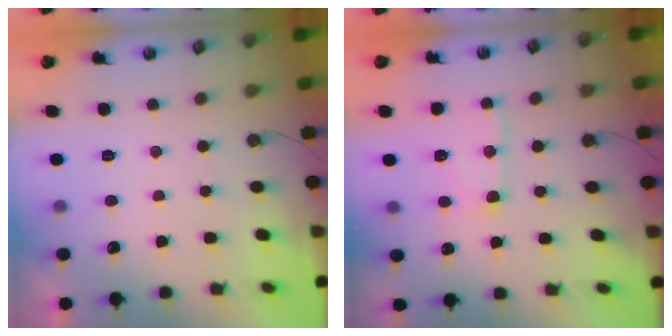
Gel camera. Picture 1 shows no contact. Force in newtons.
{"total": 12.8, "press": 12.7, "slide": 1.1}